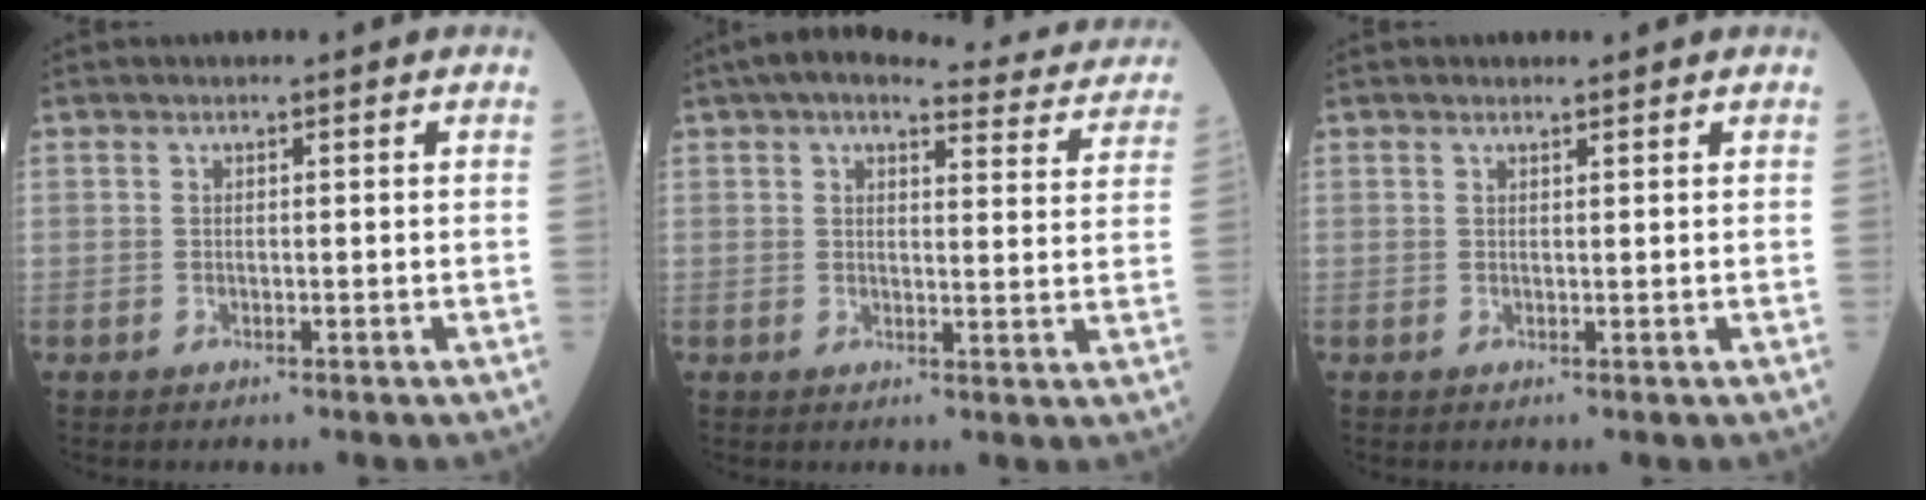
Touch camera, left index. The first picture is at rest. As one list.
[{"total": 15.2, "force": [13.8, 3.7, 5.1], "torque": [-0.046, 0.013, 0.150]}, {"total": 0.5, "force": [0.5, 0.1, 0.1], "torque": [-0.009, -0.003, 0.007]}]